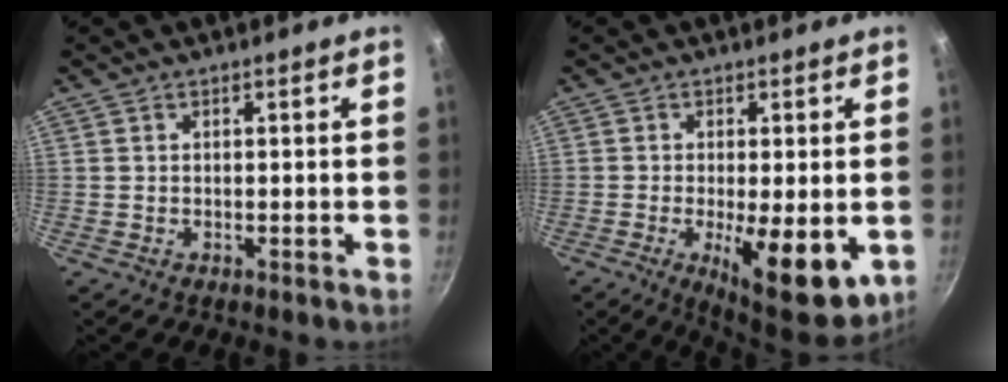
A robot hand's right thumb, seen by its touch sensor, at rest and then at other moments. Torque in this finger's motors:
{"motor_torque": [1.53, 1.50, 0.08, 0.00, 0.35]}